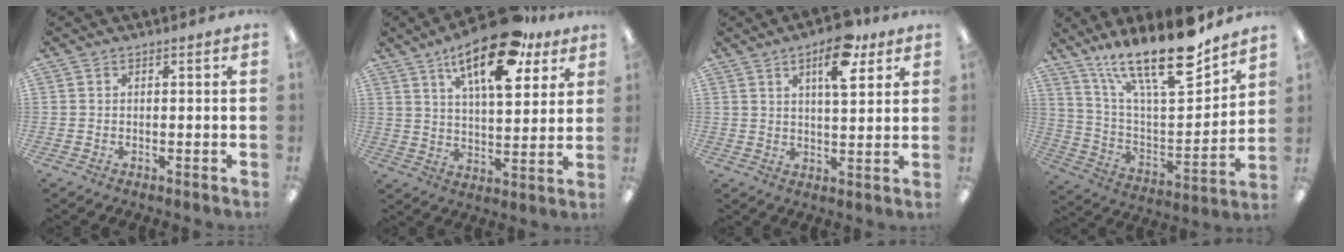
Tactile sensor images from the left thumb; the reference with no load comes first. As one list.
[{"total": 18.5, "force": [11.2, 7.4, 12.7], "torque": [-0.193, -0.049, 0.181]}, {"total": 11.1, "force": [6.3, 4.4, 8.0], "torque": [-0.105, -0.026, 0.099]}, {"total": 22.1, "force": [16.2, 5.8, 13.9], "torque": [-0.230, -0.113, 0.273]}]